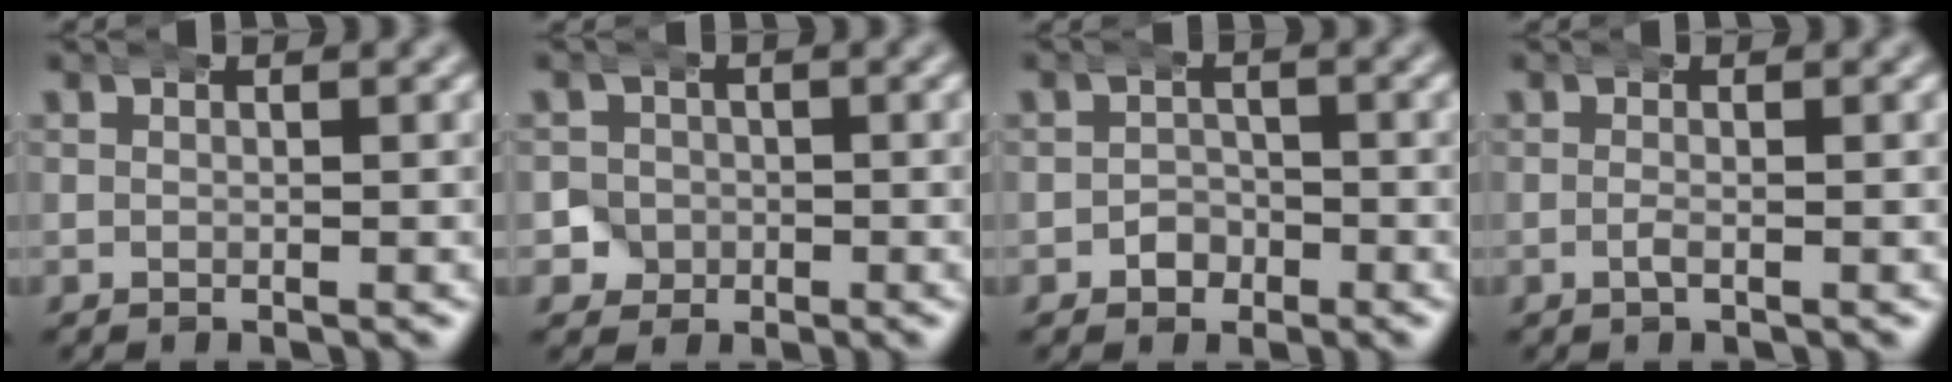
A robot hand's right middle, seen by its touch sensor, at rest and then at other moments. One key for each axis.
{"total": 4.2, "fx": -0.8, "fy": 4.1, "fz": 0.3, "tx": -0.023, "ty": -0.012, "tz": -0.021}
{"total": 1.4, "fx": -0.6, "fy": 1.2, "fz": -0.2, "tx": 0.005, "ty": -0.001, "tz": -0.012}
{"total": 0.6, "fx": -0.4, "fy": -0.2, "fz": 0.5, "tx": -0.015, "ty": -0.005, "tz": -0.005}